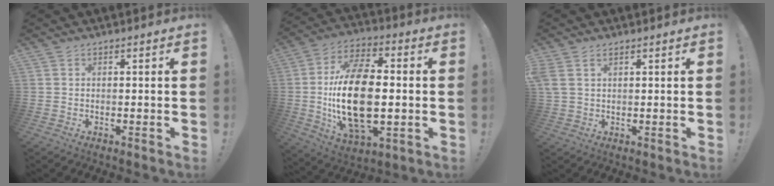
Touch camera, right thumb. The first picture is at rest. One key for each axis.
{"total": 23.6, "fx": -1.2, "fy": 13.2, "fz": 19.6, "tx": -0.383, "ty": -0.004, "tz": -0.020}
{"total": 3.3, "fx": 1.7, "fy": 1.9, "fz": 2.0, "tx": -0.053, "ty": 0.000, "tz": 0.034}